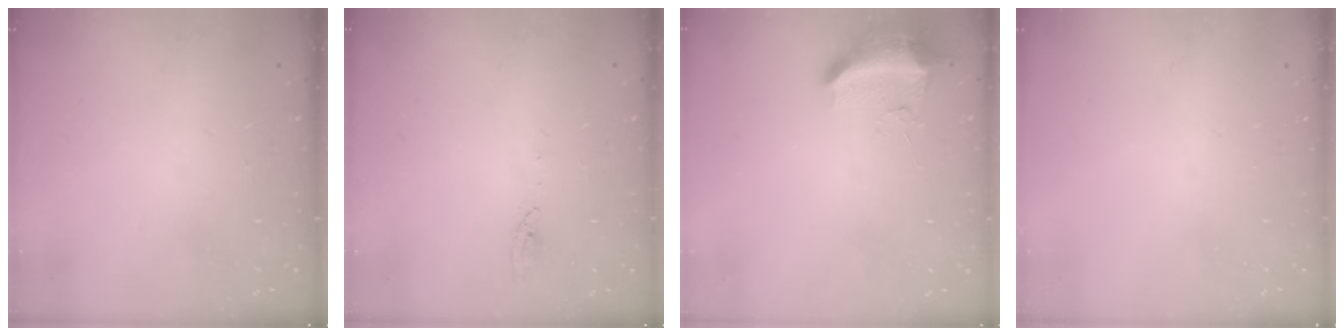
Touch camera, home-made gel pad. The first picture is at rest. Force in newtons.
{"total": 4.4, "press": 4.4, "slide": 0.1}
{"total": 9.5, "press": 9.4, "slide": 1.8}
{"total": 0.0}